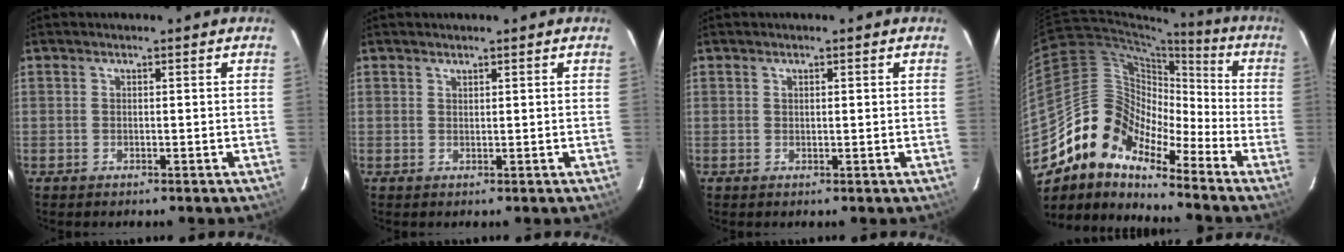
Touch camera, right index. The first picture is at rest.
{"total": 0.6, "force": [0.6, 0.2, 0.0], "torque": [-0.001, 0.001, 0.011]}
{"total": 0.5, "force": [0.3, 0.2, 0.4], "torque": [-0.008, 0.002, 0.007]}
{"total": 12.6, "force": [-9.8, 6.3, 4.6], "torque": [-0.076, 0.026, -0.211]}